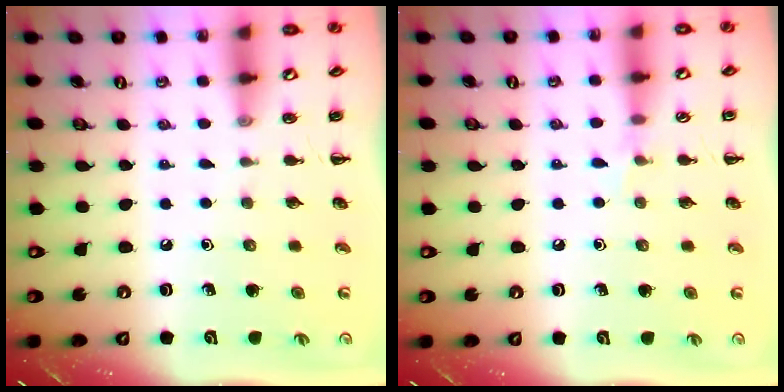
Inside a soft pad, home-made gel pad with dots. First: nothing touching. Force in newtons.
{"total": 3.8, "press": 3.6, "slide": 1.4}